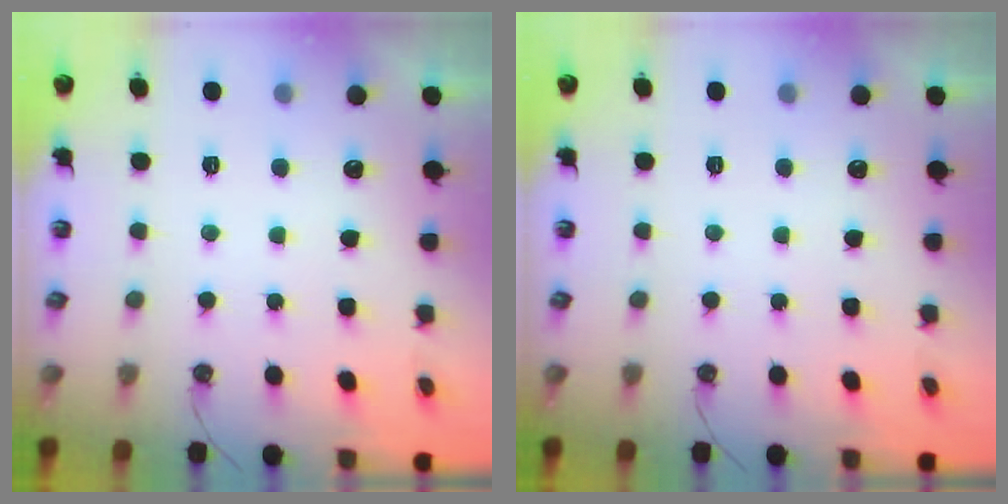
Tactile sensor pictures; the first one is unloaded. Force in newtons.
{"total": 0.0}